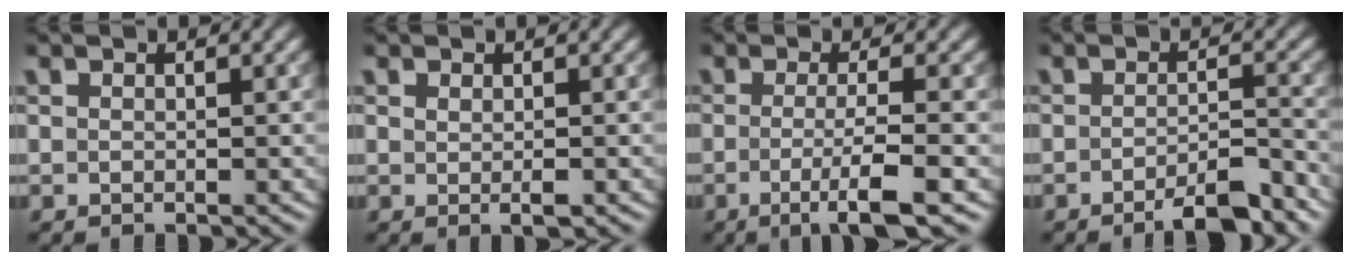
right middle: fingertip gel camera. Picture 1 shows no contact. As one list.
[{"total": 1.0, "force": [0.0, 0.3, 1.0], "torque": [-0.016, -0.004, 0.002]}, {"total": 4.7, "force": [-1.4, 0.8, 4.4], "torque": [-0.072, -0.006, -0.029]}, {"total": 4.4, "force": [-3.0, 0.9, 3.1], "torque": [-0.044, 0.002, -0.048]}]